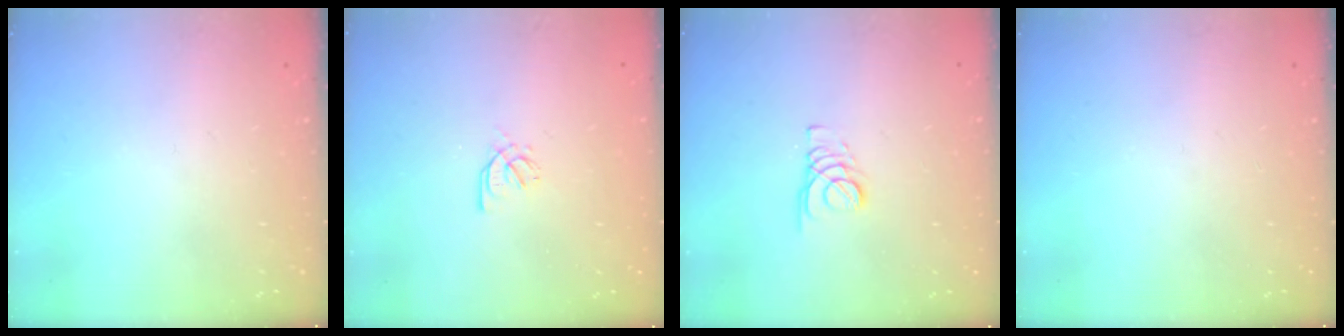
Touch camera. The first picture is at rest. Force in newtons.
{"total": 1.7, "press": 1.6, "slide": 0.5}
{"total": 1.8, "press": 1.7, "slide": 0.1}
{"total": 0.0}